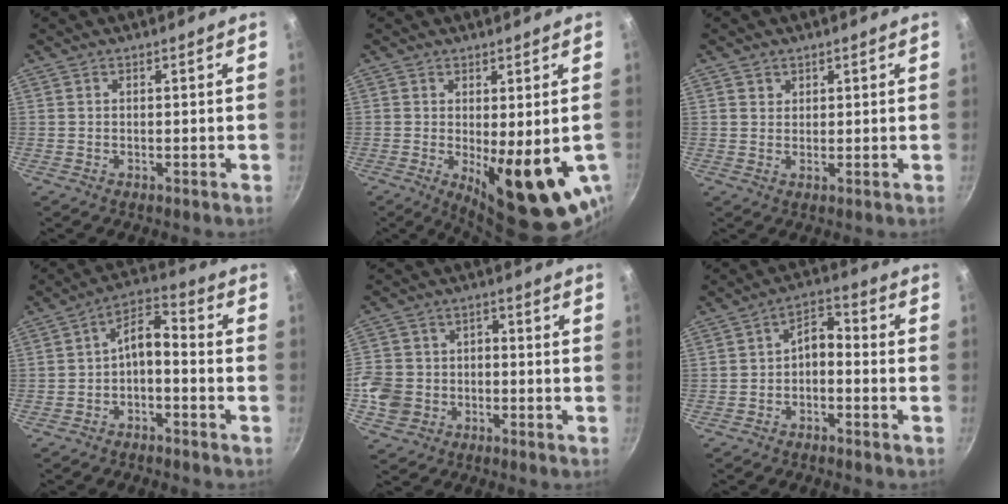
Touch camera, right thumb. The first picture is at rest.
{"total": 13.2, "force": [-2.3, 4.4, 12.3], "torque": [-0.146, -0.020, -0.014]}
{"total": 1.8, "force": [1.0, 1.4, 0.3], "torque": [0.006, -0.003, 0.013]}
{"total": 6.9, "force": [-2.3, 3.4, 5.5], "torque": [-0.093, 0.055, -0.041]}
{"total": 9.9, "force": [-3.2, 8.3, 4.3], "torque": [-0.066, 0.035, -0.068]}
{"total": 5.1, "force": [-1.8, 3.0, 3.7], "torque": [-0.047, 0.041, -0.032]}